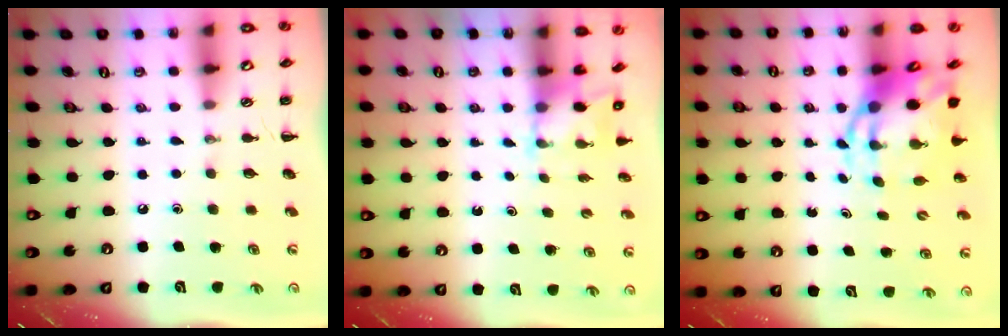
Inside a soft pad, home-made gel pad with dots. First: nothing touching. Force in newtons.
{"total": 2.4, "press": 2.3, "slide": 0.8}
{"total": 7.1, "press": 6.8, "slide": 2.1}